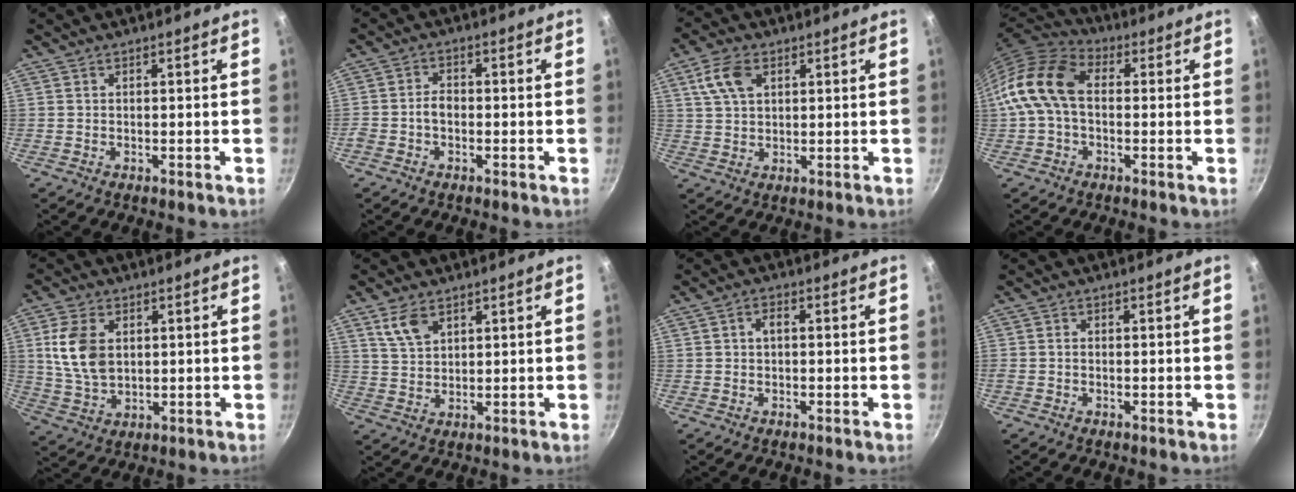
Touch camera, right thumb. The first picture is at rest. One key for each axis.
{"total": 2.9, "fx": -0.9, "fy": 2.1, "fz": 1.9, "tx": -0.026, "ty": 0.019, "tz": -0.021}
{"total": 7.1, "fx": 2.8, "fy": 4.4, "fz": 4.8, "tx": -0.086, "ty": 0.003, "tz": 0.052}
{"total": 13.1, "fx": 0.3, "fy": 8.9, "fz": 9.6, "tx": -0.170, "ty": 0.033, "tz": -0.016}
{"total": 10.3, "fx": 2.1, "fy": 6.9, "fz": 7.4, "tx": -0.134, "ty": -0.013, "tz": 0.044}
{"total": 5.7, "fx": 3.2, "fy": 3.3, "fz": 3.3, "tx": -0.053, "ty": -0.010, "tz": 0.068}
{"total": 2.2, "fx": 0.0, "fy": 1.5, "fz": 1.6, "tx": -0.021, "ty": 0.011, "tz": -0.003}
{"total": 0.9, "fx": -0.2, "fy": 0.8, "fz": 0.5, "tx": -0.009, "ty": 0.004, "tz": -0.006}